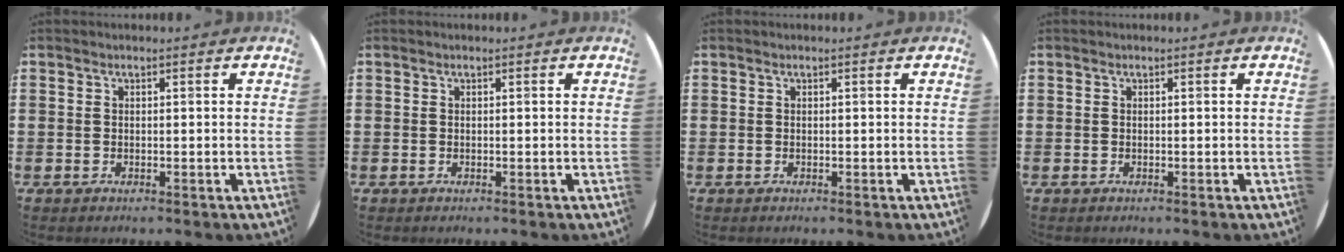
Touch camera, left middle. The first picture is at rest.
{"total": 0.0}
{"total": 0.0}
{"total": 0.0}